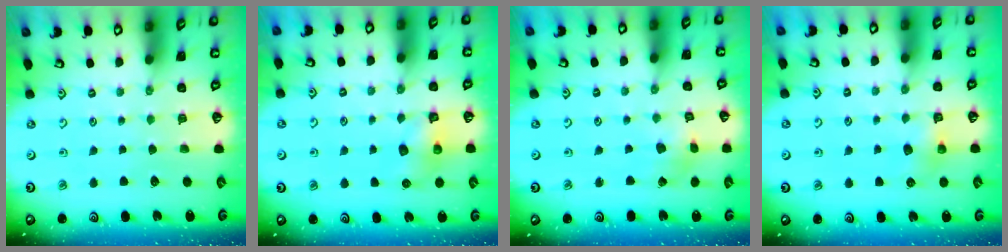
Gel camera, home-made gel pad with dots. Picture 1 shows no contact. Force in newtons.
{"total": 6.7, "press": 6.7, "slide": 0.4}
{"total": 2.7, "press": 2.7, "slide": 0.5}
{"total": 5.1, "press": 5.1, "slide": 0.4}